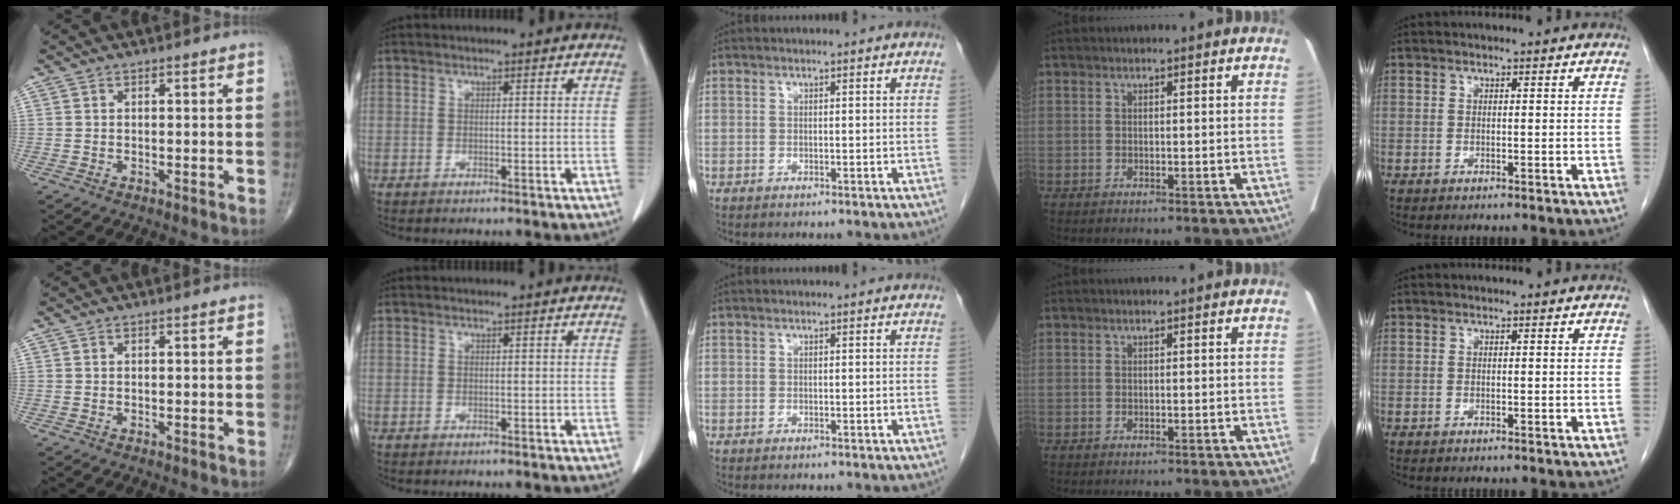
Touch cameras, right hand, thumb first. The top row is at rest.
{}